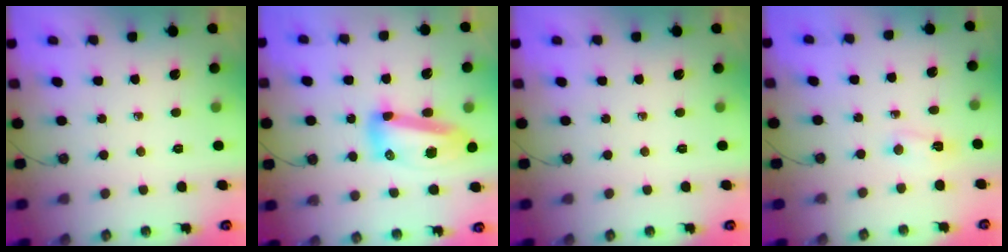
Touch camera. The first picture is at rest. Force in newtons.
{"total": 14.7, "press": 14.6, "slide": 1.5}
{"total": 0.0}
{"total": 2.1, "press": 2.1, "slide": 0.4}